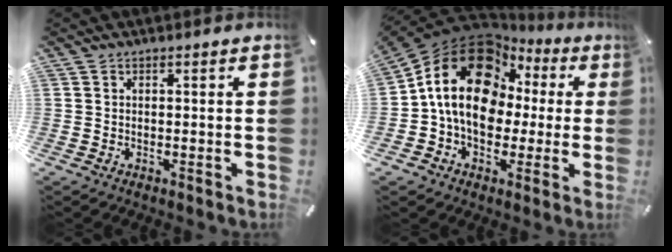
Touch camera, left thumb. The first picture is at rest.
{"total": 18.1, "force": [3.4, 14.2, 10.5], "torque": [-0.203, -0.012, 0.063]}